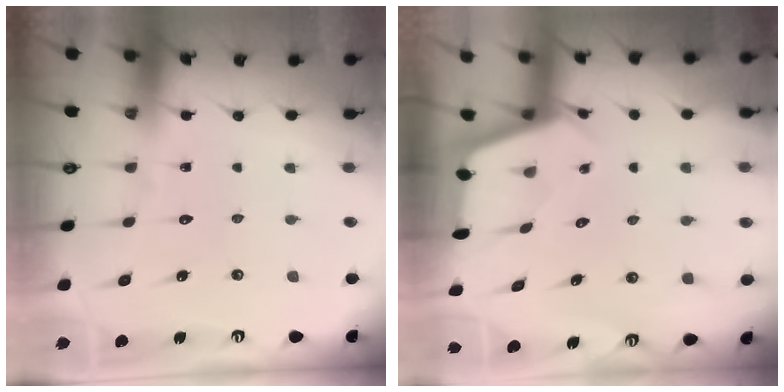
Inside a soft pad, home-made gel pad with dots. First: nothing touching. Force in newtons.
{"total": 2.5, "press": 2.5, "slide": 0.3}